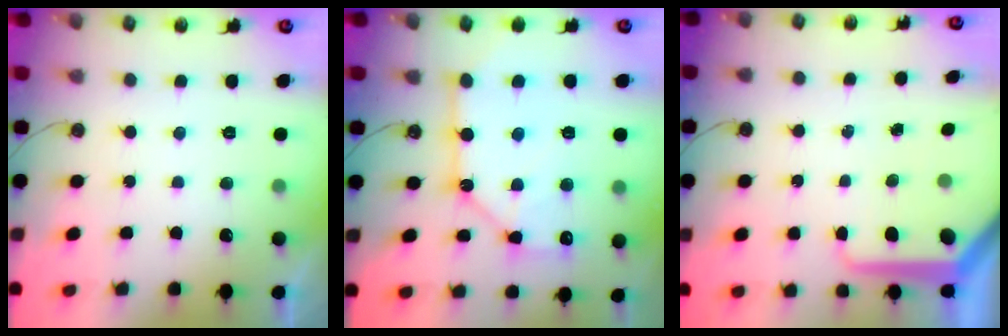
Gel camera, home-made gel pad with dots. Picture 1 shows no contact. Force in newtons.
{"total": 11.7, "press": 11.6, "slide": 1.2}
{"total": 8.6, "press": 8.5, "slide": 0.9}